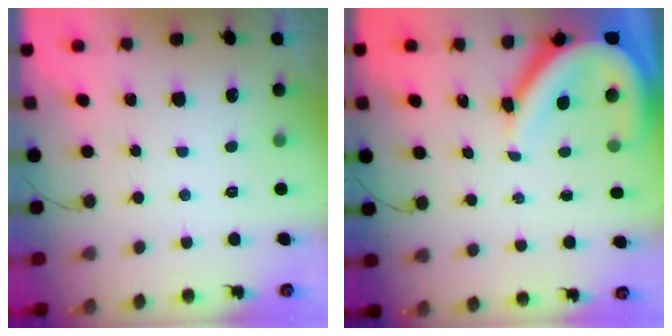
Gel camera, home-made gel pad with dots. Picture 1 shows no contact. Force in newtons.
{"total": 9.8, "press": 9.7, "slide": 1.2}